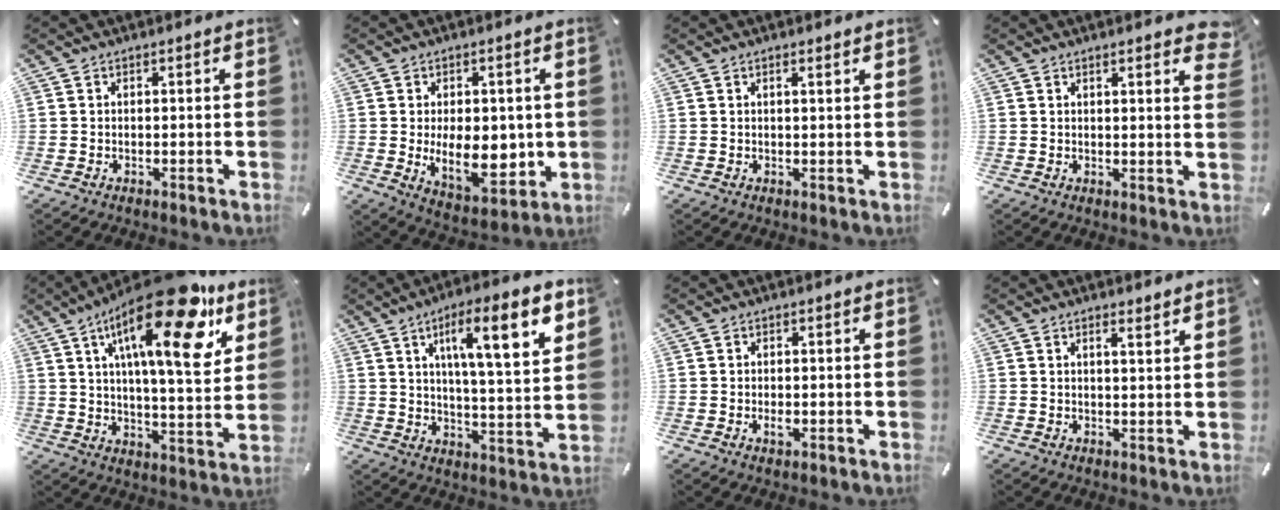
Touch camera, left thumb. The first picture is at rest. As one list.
[{"total": 12.7, "force": [-0.9, 7.8, 9.9], "torque": [-0.151, -0.015, -0.012]}, {"total": 0.8, "force": [0.5, 0.0, 0.6], "torque": [-0.012, -0.002, 0.010]}, {"total": 3.3, "force": [2.4, 0.8, 2.2], "torque": [-0.025, -0.015, 0.037]}, {"total": 25.1, "force": [12.9, 8.5, 19.8], "torque": [-0.302, -0.064, 0.196]}, {"total": 15.9, "force": [7.8, 3.7, 13.3], "torque": [-0.202, -0.029, 0.116]}, {"total": 1.8, "force": [-0.3, 1.0, 1.5], "torque": [-0.036, -0.004, -0.008]}, {"total": 1.9, "force": [1.7, -0.2, 0.9], "torque": [-0.020, -0.008, 0.030]}]